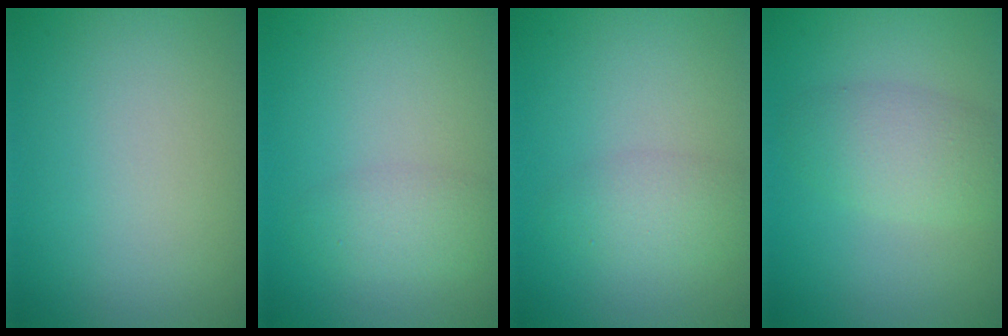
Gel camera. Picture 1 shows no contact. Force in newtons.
{"total": 2.2, "press": 2.2, "slide": 0.1}
{"total": 2.2, "press": 2.1, "slide": 0.2}
{"total": 3.5, "press": 3.5, "slide": 0.1}